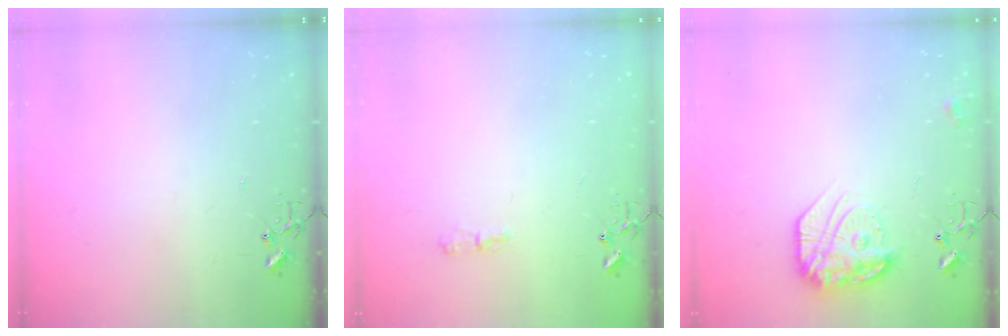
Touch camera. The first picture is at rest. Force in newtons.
{"total": 3.4, "press": 3.4, "slide": 0.6}
{"total": 16.2, "press": 16.1, "slide": 0.8}